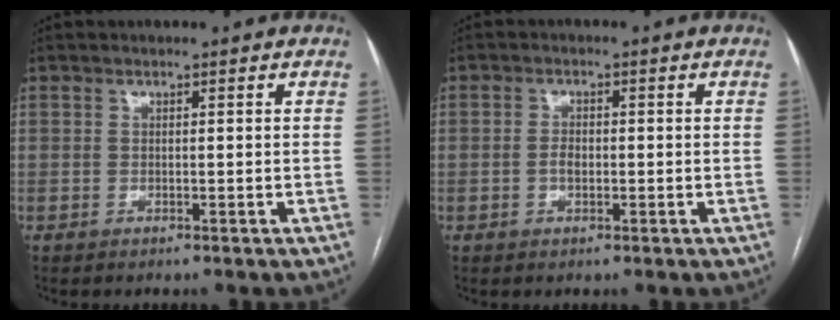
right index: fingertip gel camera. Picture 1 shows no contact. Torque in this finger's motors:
{"motor_torque": [0.22, 0.18, 0.03, 0.00]}